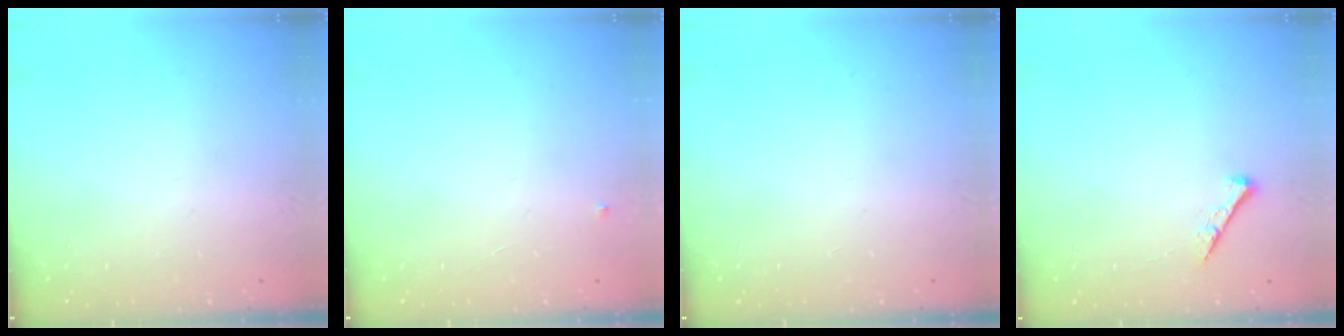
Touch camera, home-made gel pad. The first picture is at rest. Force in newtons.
{"total": 3.0, "press": 2.9, "slide": 0.4}
{"total": 0.0}
{"total": 3.9, "press": 3.9, "slide": 0.5}